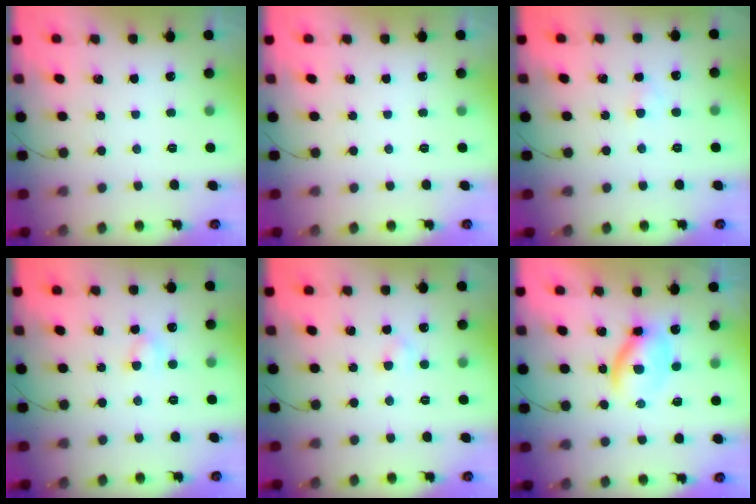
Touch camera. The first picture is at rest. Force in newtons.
{"total": 0.0}
{"total": 1.8, "press": 1.6, "slide": 0.9}
{"total": 3.3, "press": 3.1, "slide": 1.1}
{"total": 2.0, "press": 1.9, "slide": 0.8}
{"total": 4.9, "press": 4.9, "slide": 0.3}